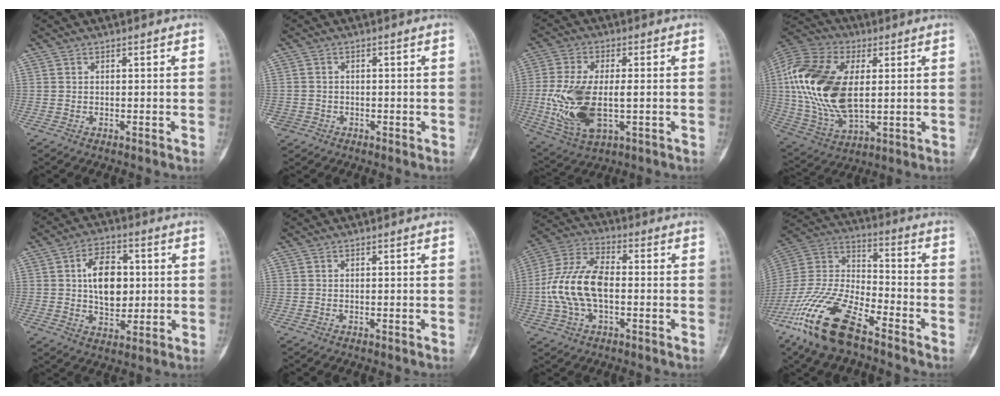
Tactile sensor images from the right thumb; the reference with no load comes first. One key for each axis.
{"total": 2.3, "fx": -0.9, "fy": 2.2, "fz": 0.3, "tx": 0.006, "ty": 0.008, "tz": -0.017}
{"total": 15.4, "fx": -1.8, "fy": 7.6, "fz": 13.2, "tx": -0.275, "ty": -0.001, "tz": -0.021}
{"total": 23.7, "fx": 3.1, "fy": 13.5, "fz": 19.2, "tx": -0.401, "ty": -0.009, "tz": 0.055}
{"total": 11.7, "fx": 1.5, "fy": 7.4, "fz": 8.9, "tx": -0.116, "ty": -0.001, "tz": 0.026}
{"total": 0.0}
{"total": 13.6, "fx": -1.3, "fy": 7.3, "fz": 11.4, "tx": -0.239, "ty": 0.031, "tz": -0.028}
{"total": 20.4, "fx": -13.0, "fy": 7.5, "fz": 13.9, "tx": -0.304, "ty": 0.042, "tz": -0.251}